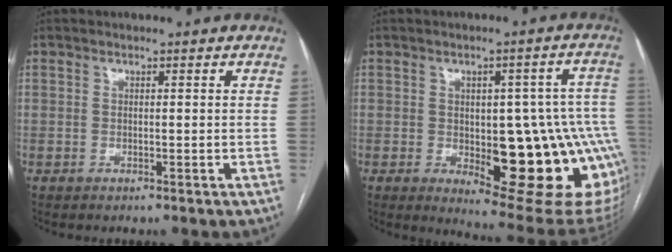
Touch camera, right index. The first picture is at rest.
{"total": 20.4, "force": [-3.8, 6.3, 19.0], "torque": [-0.157, 0.018, -0.023]}